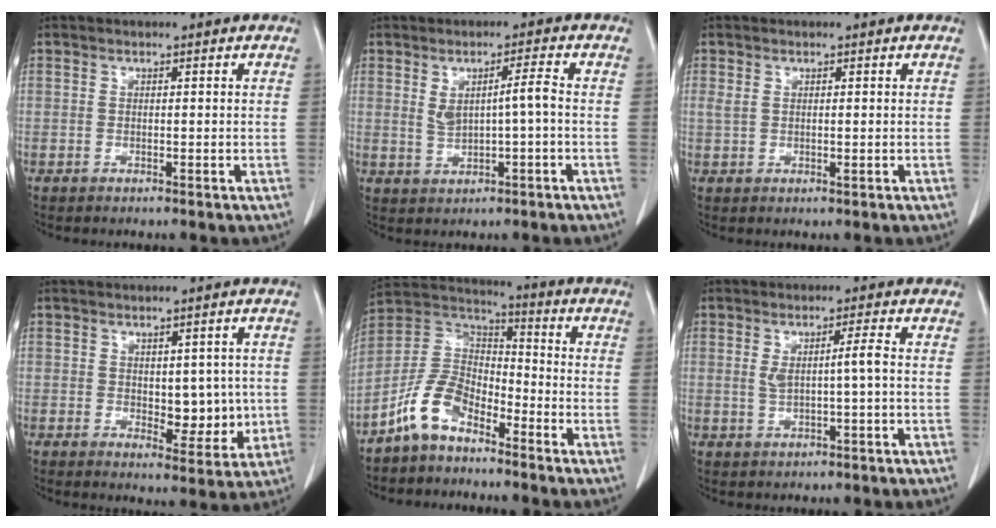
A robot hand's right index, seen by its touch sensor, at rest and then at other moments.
{"total": 4.3, "force": [0.3, 0.5, 4.2], "torque": [-0.075, 0.005, 0.012]}
{"total": 1.6, "force": [0.5, 0.6, 1.3], "torque": [-0.034, -0.002, 0.015]}
{"total": 6.3, "force": [0.0, 3.3, 5.3], "torque": [-0.057, -0.003, 0.013]}
{"total": 9.5, "force": [-6.4, 4.9, 5.2], "torque": [-0.120, 0.023, -0.130]}
{"total": 3.4, "force": [0.2, -0.2, 3.4], "torque": [-0.062, 0.001, 0.008]}